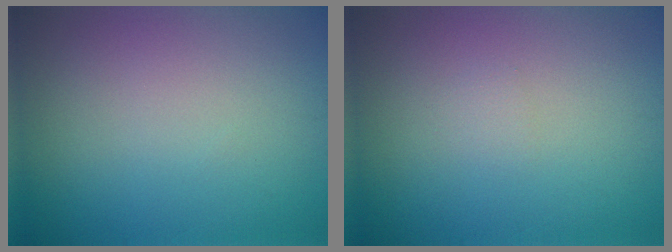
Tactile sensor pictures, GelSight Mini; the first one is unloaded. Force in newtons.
{"total": 0.5, "press": 0.5, "slide": 0.1}